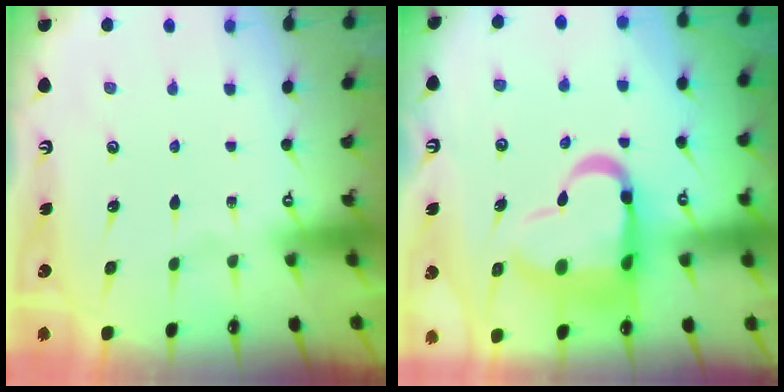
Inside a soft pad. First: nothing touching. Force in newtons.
{"total": 16.6, "press": 16.5, "slide": 1.8}